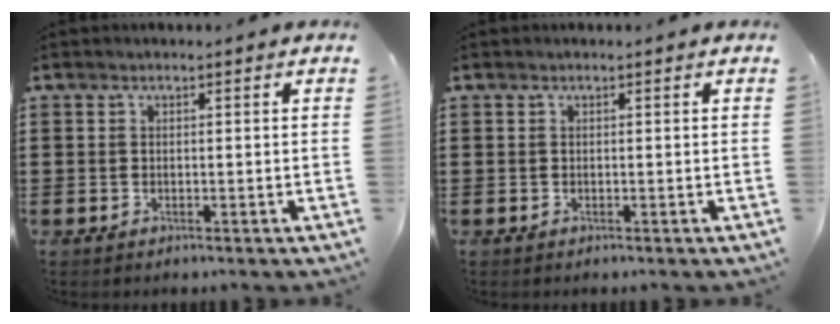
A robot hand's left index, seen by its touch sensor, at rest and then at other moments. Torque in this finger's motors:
{"motor_torque": [0.00, 0.00, 0.01, 0.00]}